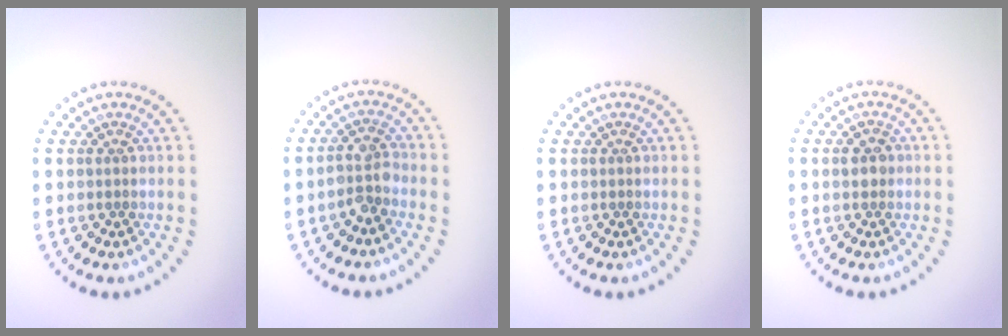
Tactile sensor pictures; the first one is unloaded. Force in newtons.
{"total": 2.5, "press": 2.2, "slide": 1.2}
{"total": 0.0}
{"total": 1.6, "press": 1.5, "slide": 0.3}